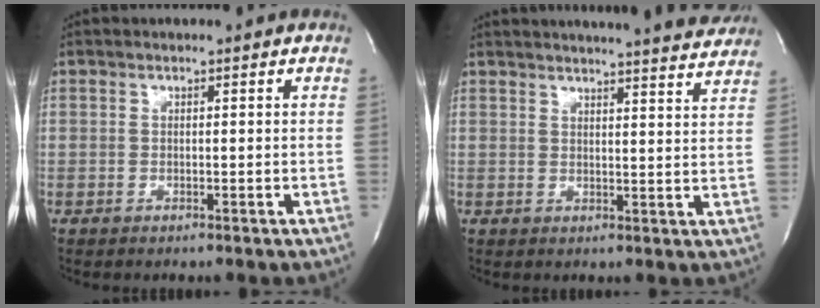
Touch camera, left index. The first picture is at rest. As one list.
[{"total": 18.5, "force": [17.6, 1.0, 5.8], "torque": [-0.080, -0.028, 0.208]}]